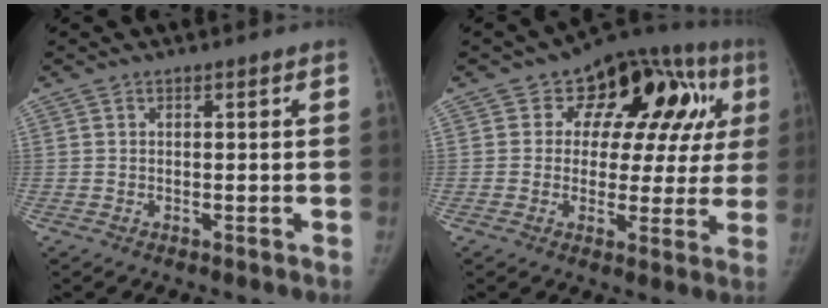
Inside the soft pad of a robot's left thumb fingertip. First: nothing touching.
{"total": 18.3, "force": [5.9, 11.3, 13.1], "torque": [-0.100, 0.018, 0.069]}